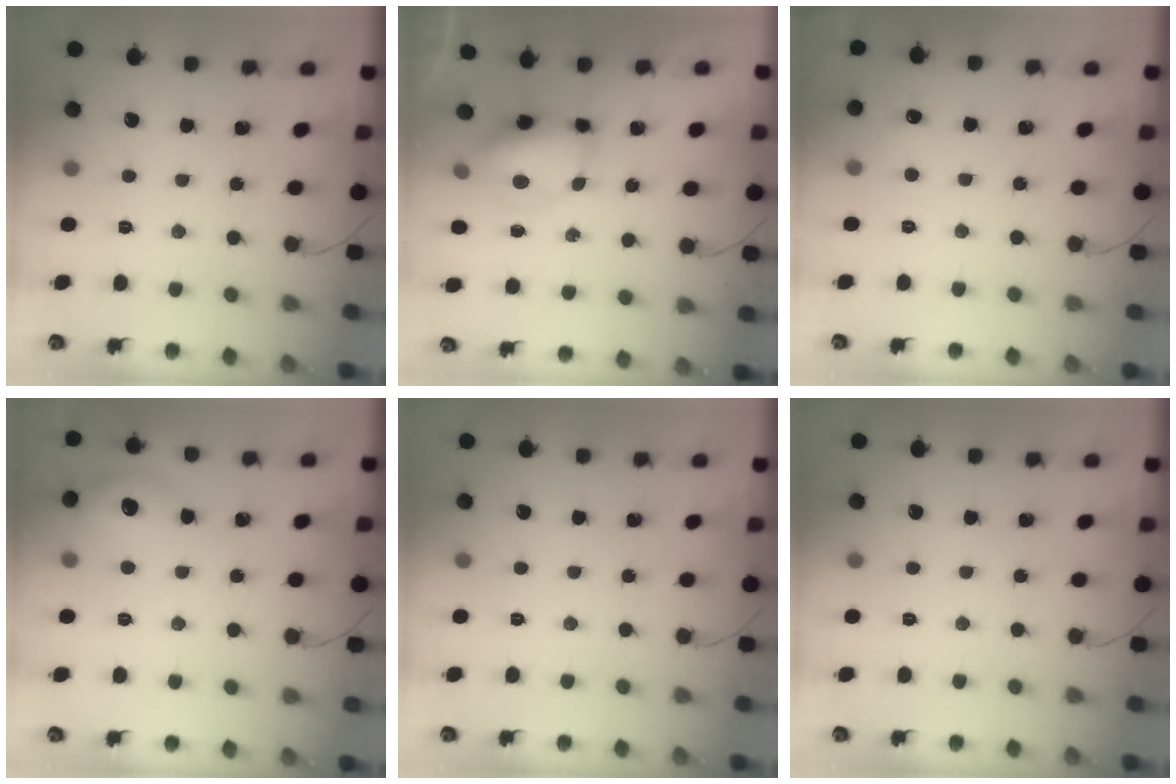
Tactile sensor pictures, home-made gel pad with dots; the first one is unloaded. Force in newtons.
{"total": 8.3, "press": 8.2, "slide": 1.2}
{"total": 3.8, "press": 3.6, "slide": 1.1}
{"total": 9.8, "press": 9.0, "slide": 4.0}
{"total": 0.0}
{"total": 0.0}